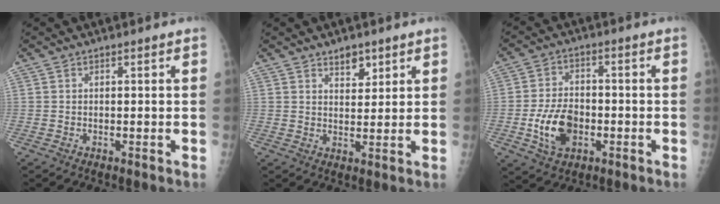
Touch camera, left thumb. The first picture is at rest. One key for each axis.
{"total": 3.8, "fx": 2.5, "fy": 2.1, "fz": 1.9, "tx": -0.006, "ty": -0.016, "tz": 0.042}
{"total": 9.5, "fx": -2.7, "fy": 6.3, "fz": 6.6, "tx": -0.110, "ty": 0.015, "tz": -0.045}